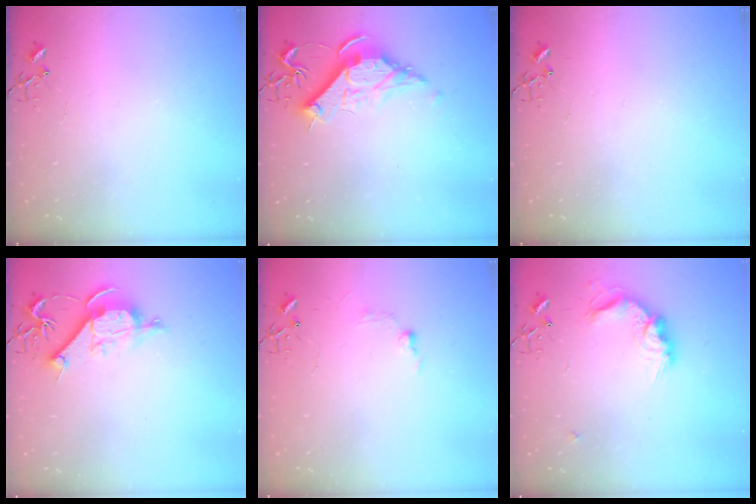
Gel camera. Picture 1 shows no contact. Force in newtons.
{"total": 10.8, "press": 10.8, "slide": 0.3}
{"total": 0.0}
{"total": 10.4, "press": 10.4, "slide": 1.2}
{"total": 6.4, "press": 6.3, "slide": 0.9}
{"total": 15.0, "press": 15.0, "slide": 0.6}